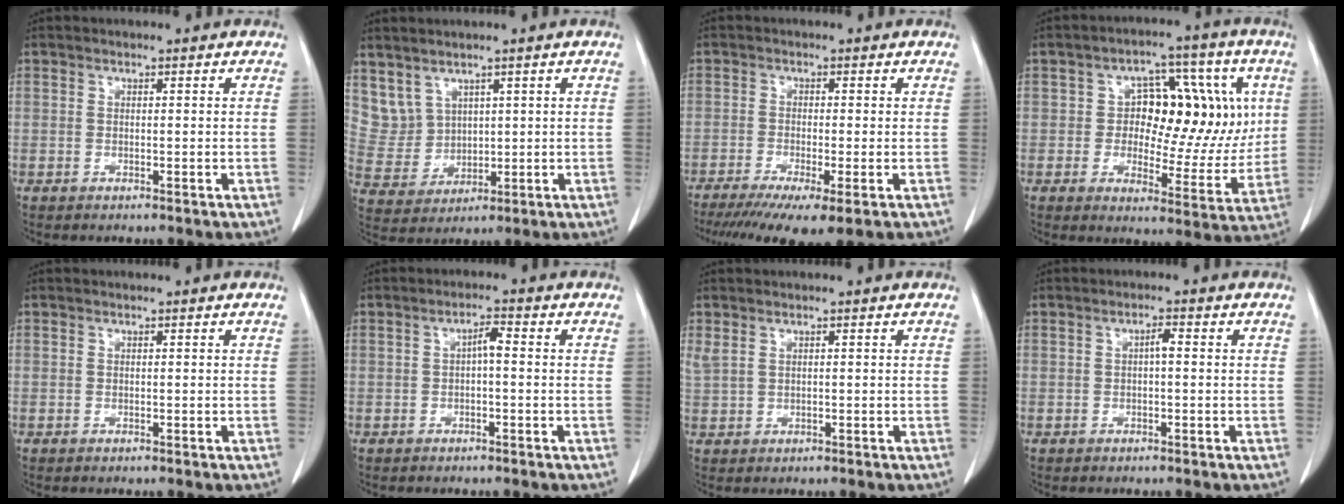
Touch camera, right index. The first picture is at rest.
{"total": 5.7, "force": [3.6, 4.3, 0.9], "torque": [-0.028, 0.015, 0.092]}
{"total": 10.0, "force": [-6.6, 1.2, 7.4], "torque": [-0.113, -0.022, -0.106]}
{"total": 14.2, "force": [2.5, 7.6, 11.8], "torque": [-0.138, 0.033, 0.042]}
{"total": 0.0}
{"total": 2.2, "force": [-0.1, 0.5, 2.2], "torque": [-0.036, 0.007, -0.001]}
{"total": 1.9, "force": [1.2, 0.7, 1.3], "torque": [-0.040, 0.011, 0.037]}
{"total": 1.5, "force": [0.0, 0.3, 1.4], "torque": [-0.024, 0.004, 0.001]}